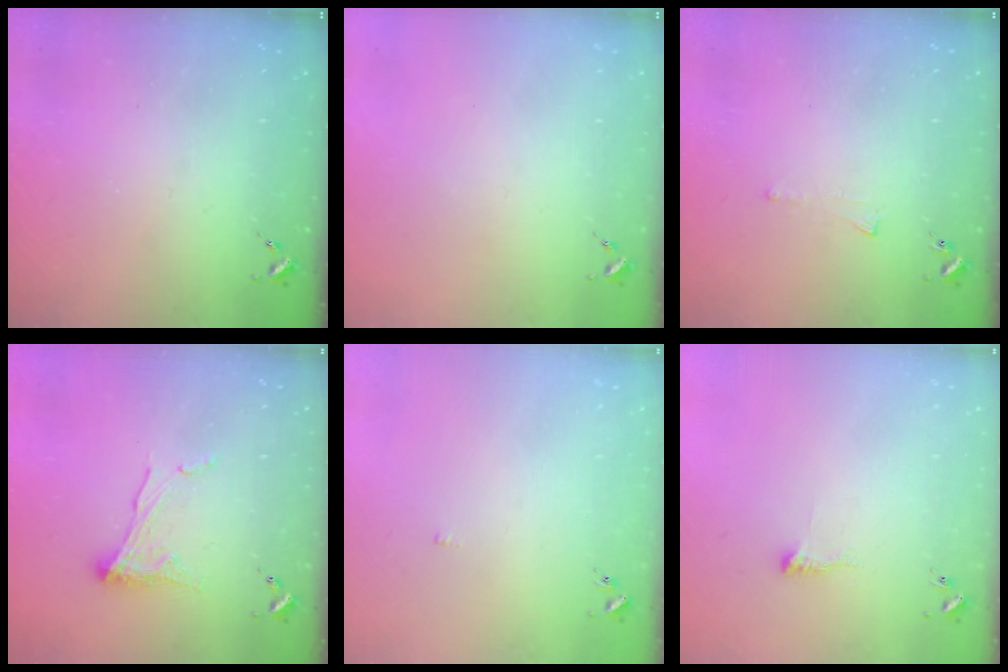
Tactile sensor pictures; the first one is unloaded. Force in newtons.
{"total": 0.0}
{"total": 3.5, "press": 3.4, "slide": 0.5}
{"total": 9.6, "press": 9.6, "slide": 0.5}
{"total": 2.0, "press": 1.9, "slide": 0.4}
{"total": 7.4, "press": 7.4, "slide": 0.5}